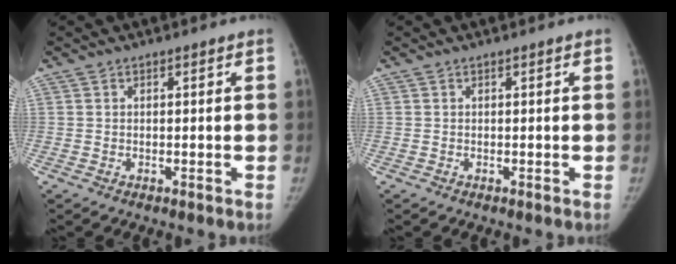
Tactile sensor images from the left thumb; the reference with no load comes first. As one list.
[{"total": 0.0}]